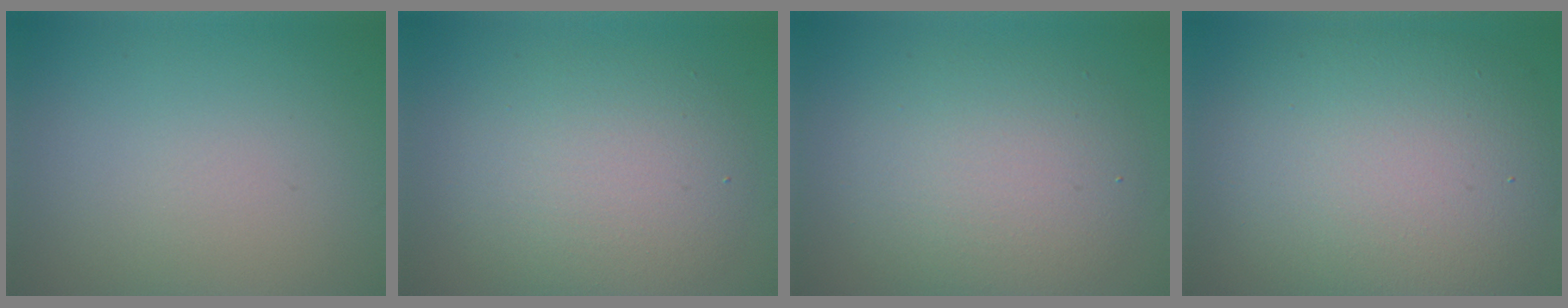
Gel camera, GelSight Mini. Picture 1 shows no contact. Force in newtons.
{"total": 5.7, "press": 5.7, "slide": 0.2}
{"total": 5.7, "press": 5.7, "slide": 0.3}
{"total": 12.1, "press": 12.1, "slide": 0.4}